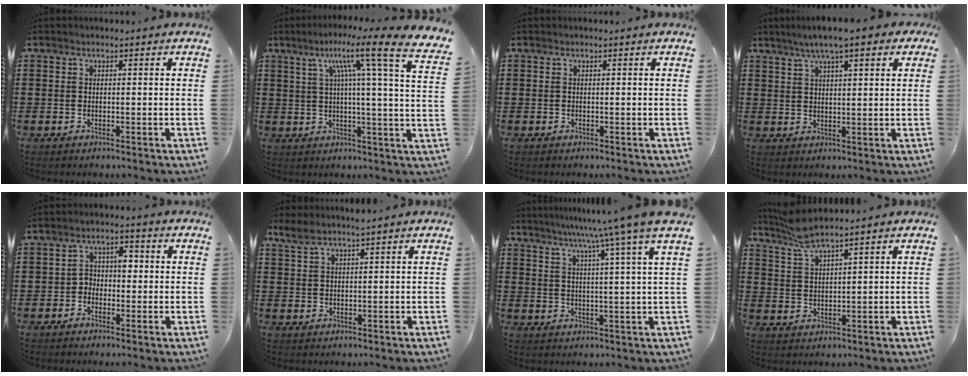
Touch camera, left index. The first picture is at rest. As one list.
[{"total": 12.0, "force": [6.1, -0.4, 10.3], "torque": [-0.188, -0.035, 0.076]}, {"total": 0.0}, {"total": 6.0, "force": [4.2, 0.6, 4.3], "torque": [-0.092, 0.005, 0.073]}, {"total": 3.1, "force": [-0.8, 2.3, 1.9], "torque": [-0.037, 0.008, -0.023]}, {"total": 2.8, "force": [2.4, 0.2, 1.4], "torque": [-0.034, 0.001, 0.045]}, {"total": 8.1, "force": [6.2, -1.7, 4.9], "torque": [-0.109, -0.033, 0.097]}, {"total": 5.2, "force": [4.4, 0.3, 2.7], "torque": [-0.065, -0.011, 0.081]}]